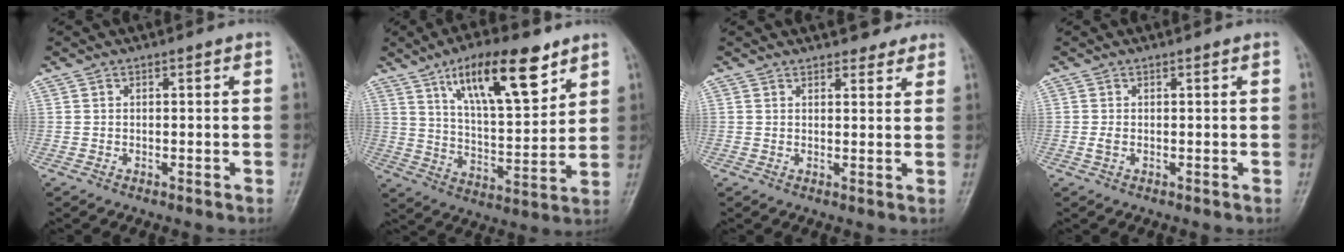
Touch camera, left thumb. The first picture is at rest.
{"total": 17.2, "force": [9.9, 5.9, 12.8], "torque": [-0.180, -0.045, 0.170]}
{"total": 4.2, "force": [3.7, 1.7, 1.1], "torque": [0.013, -0.018, 0.042]}
{"total": 0.9, "force": [0.1, 0.4, 0.8], "torque": [-0.020, 0.006, 0.005]}